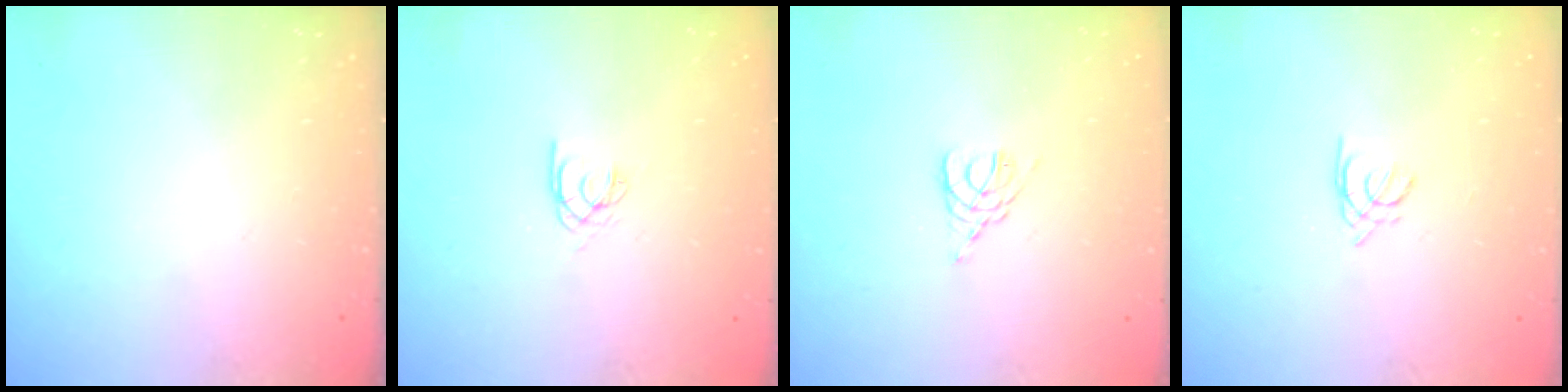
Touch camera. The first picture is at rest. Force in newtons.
{"total": 2.6, "press": 2.6, "slide": 0.1}
{"total": 3.1, "press": 3.0, "slide": 0.5}
{"total": 1.4, "press": 1.3, "slide": 0.3}